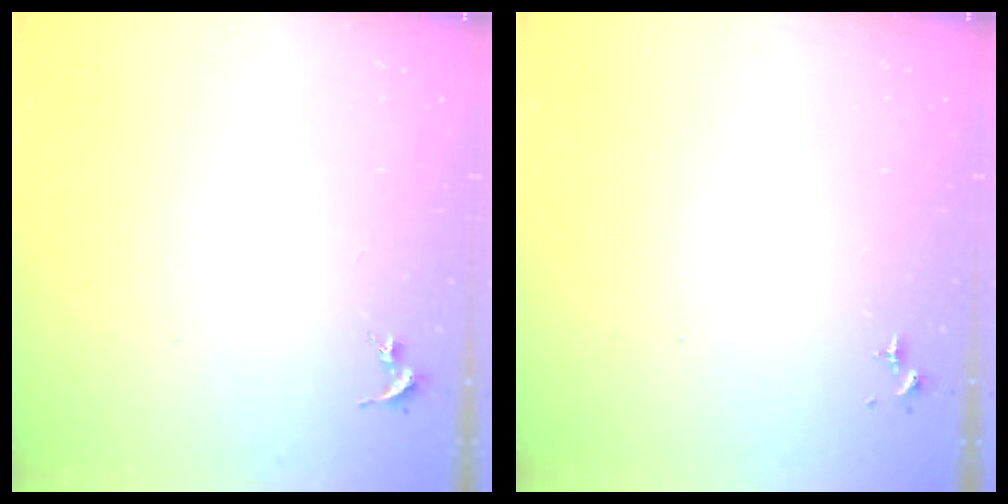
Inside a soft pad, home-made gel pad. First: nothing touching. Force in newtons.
{"total": 0.0}